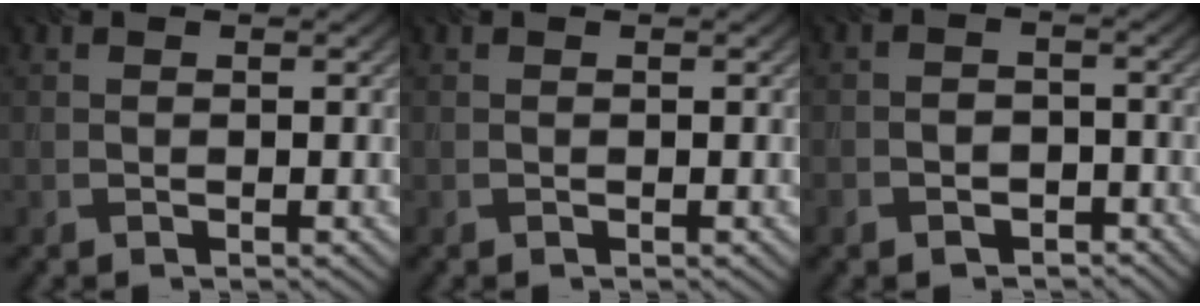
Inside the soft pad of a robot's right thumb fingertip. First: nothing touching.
{"total": 0.0}
{"total": 3.4, "force": [-2.4, 2.1, 1.3], "torque": [-0.013, 0.000, -0.041]}